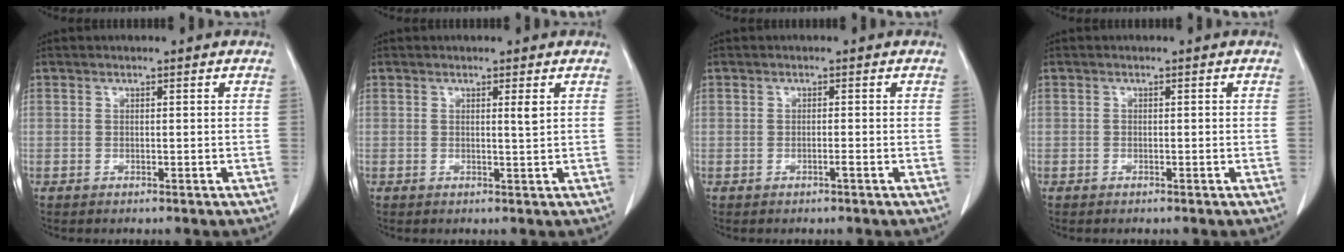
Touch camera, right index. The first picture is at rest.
{"total": 1.2, "force": [0.5, -0.2, 1.1], "torque": [-0.020, -0.005, 0.008]}
{"total": 0.5, "force": [-0.3, -0.1, 0.5], "torque": [-0.007, 0.000, -0.005]}
{"total": 0.0}